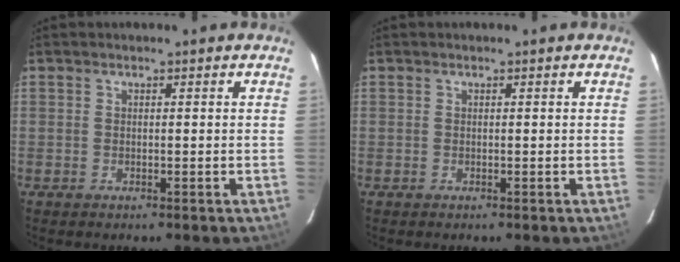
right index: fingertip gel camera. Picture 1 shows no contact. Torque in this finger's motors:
{"motor_torque": [0.00, 0.00, 0.05, 0.01]}